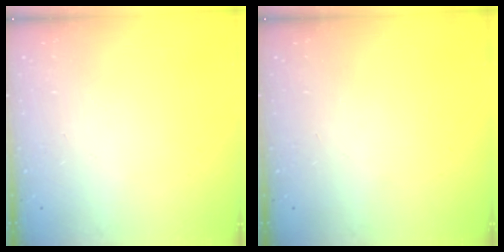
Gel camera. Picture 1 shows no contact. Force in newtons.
{"total": 0.0}